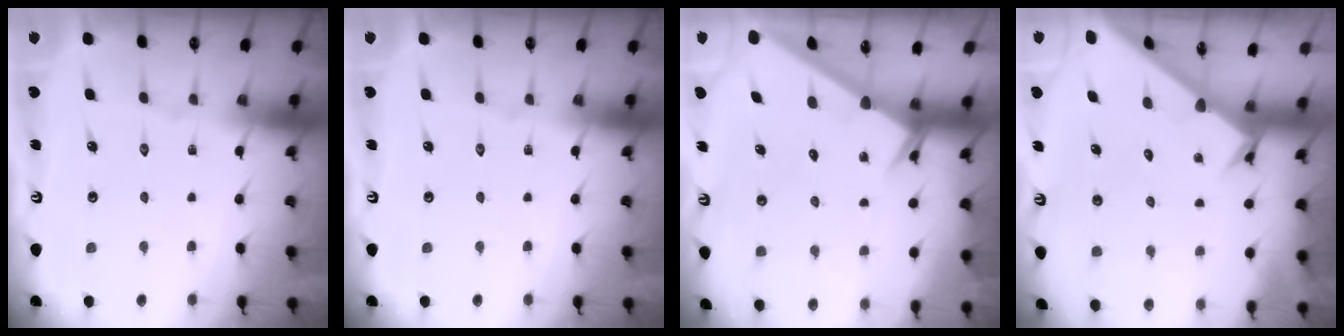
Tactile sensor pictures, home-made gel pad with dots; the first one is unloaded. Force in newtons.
{"total": 0.0}
{"total": 2.5, "press": 2.5, "slide": 0.1}
{"total": 2.6, "press": 2.6, "slide": 0.2}